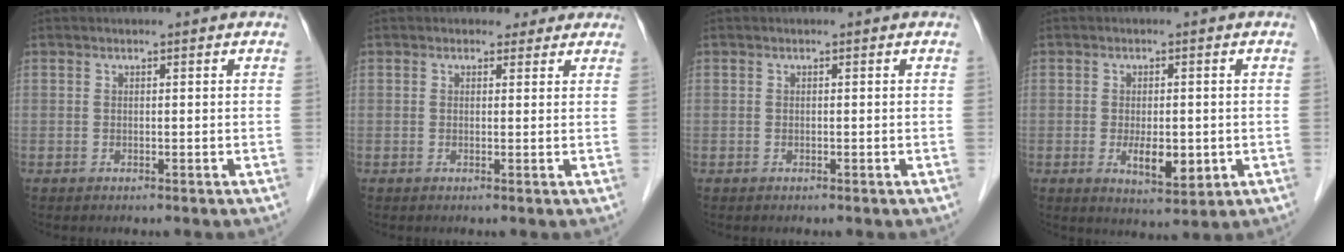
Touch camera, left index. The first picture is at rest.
{"total": 2.4, "force": [1.8, 1.5, 0.2], "torque": [0.005, 0.003, 0.015]}
{"total": 0.0}
{"total": 5.7, "force": [-1.2, 2.2, 5.1], "torque": [-0.087, -0.010, -0.010]}